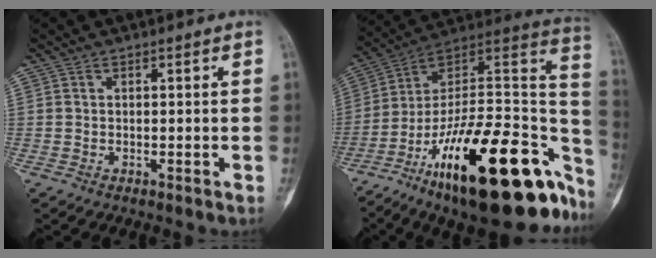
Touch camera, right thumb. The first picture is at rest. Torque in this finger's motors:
{"motor_torque": [3.87, 1.14, 1.37, -1.40, 0.68]}